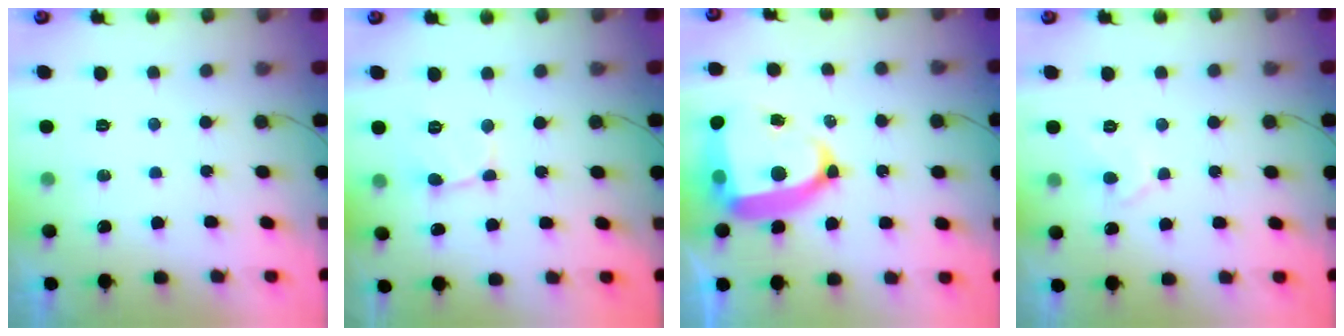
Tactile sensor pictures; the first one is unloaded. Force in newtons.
{"total": 2.2, "press": 2.2, "slide": 0.1}
{"total": 16.9, "press": 16.8, "slide": 1.9}
{"total": 5.4, "press": 5.3, "slide": 0.8}